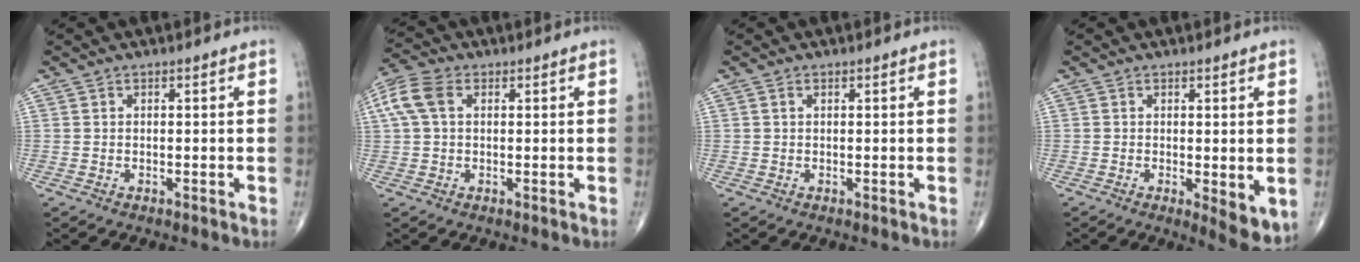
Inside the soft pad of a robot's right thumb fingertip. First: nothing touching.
{"total": 7.4, "force": [1.8, 4.8, 5.2], "torque": [-0.132, 0.025, 0.035]}
{"total": 0.6, "force": [0.3, 0.4, 0.4], "torque": [-0.010, 0.003, 0.005]}
{"total": 5.7, "force": [-0.8, 2.0, 5.3], "torque": [-0.068, -0.017, -0.007]}